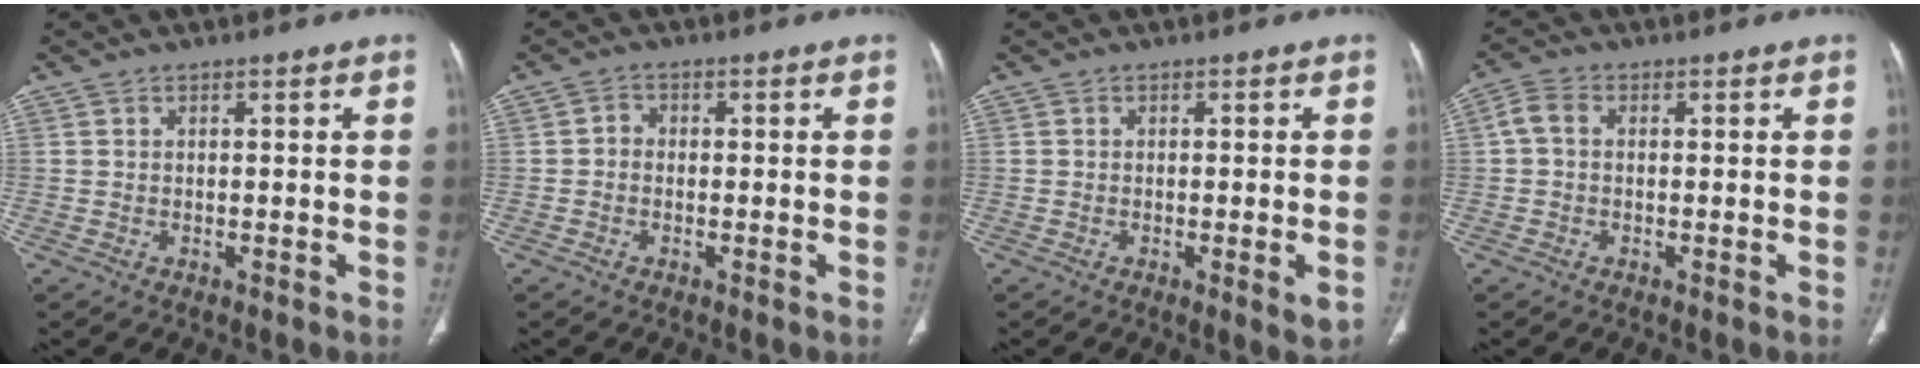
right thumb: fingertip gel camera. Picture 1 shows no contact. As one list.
[{"total": 1.7, "force": [-0.3, 1.5, 0.8], "torque": [0.000, 0.008, -0.012]}, {"total": 3.3, "force": [-1.0, 0.7, 3.1], "torque": [-0.041, -0.008, -0.012]}, {"total": 3.2, "force": [0.1, 2.2, 2.3], "torque": [-0.049, 0.010, -0.005]}]